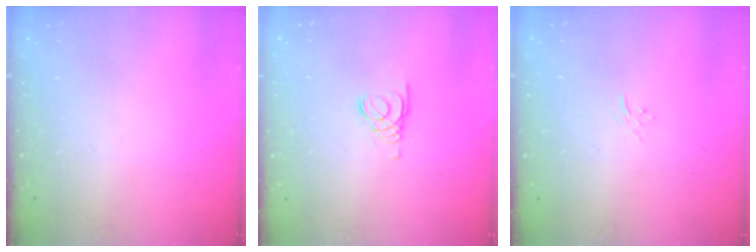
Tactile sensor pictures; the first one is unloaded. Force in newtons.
{"total": 1.5, "press": 1.5, "slide": 0.1}
{"total": 2.9, "press": 2.9, "slide": 0.3}